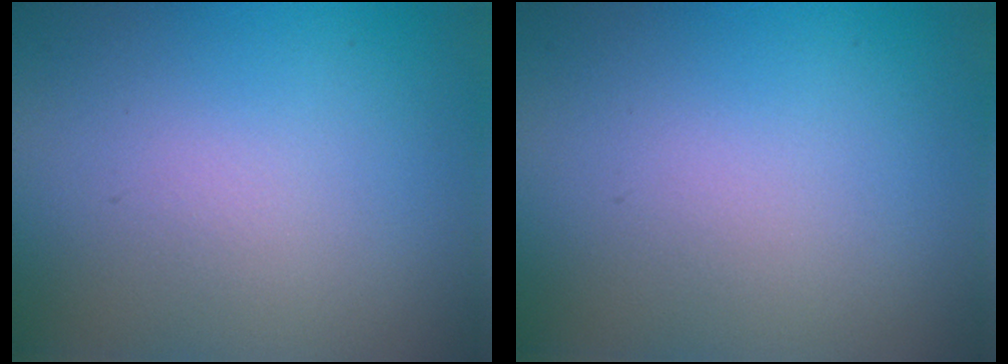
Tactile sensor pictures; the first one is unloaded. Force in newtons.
{"total": 0.0}